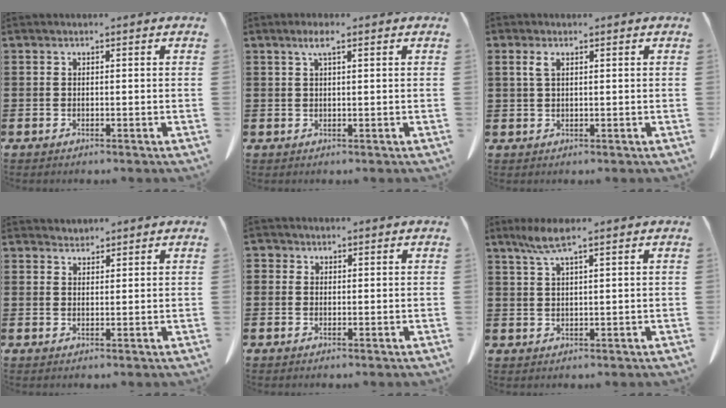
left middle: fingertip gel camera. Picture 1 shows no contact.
{"total": 2.3, "force": [1.1, 0.4, 1.9], "torque": [-0.041, 0.002, 0.019]}
{"total": 1.8, "force": [0.9, 0.7, 1.5], "torque": [-0.034, 0.002, 0.015]}
{"total": 1.4, "force": [1.4, 0.3, -0.2], "torque": [0.000, 0.002, 0.028]}
{"total": 0.9, "force": [0.2, 0.9, 0.1], "torque": [-0.005, 0.003, 0.004]}
{"total": 3.9, "force": [2.4, 0.4, 3.1], "torque": [-0.066, 0.001, 0.043]}